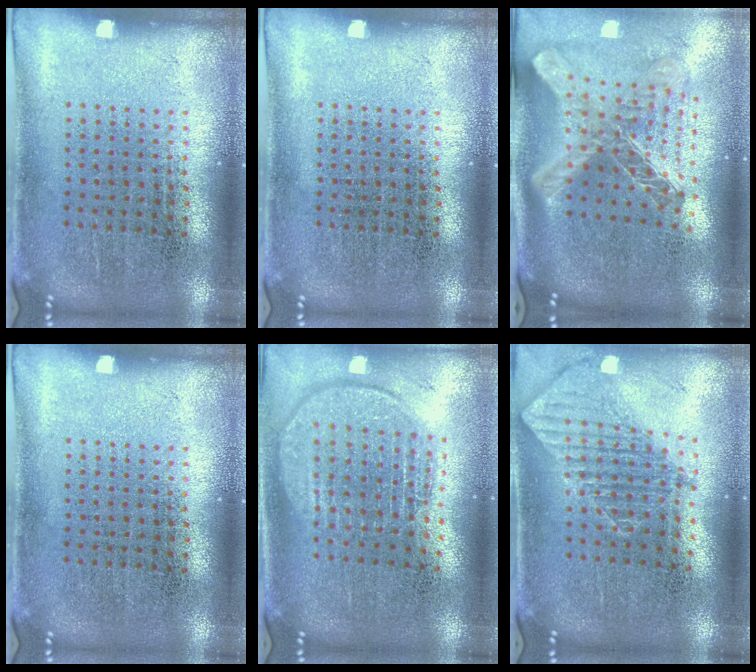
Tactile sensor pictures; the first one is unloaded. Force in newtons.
{"total": 0.0}
{"total": 2.8, "press": 2.0, "slide": 1.9}
{"total": 0.0}
{"total": 1.9, "press": 1.6, "slide": 1.0}
{"total": 1.2, "press": 1.1, "slide": 0.6}